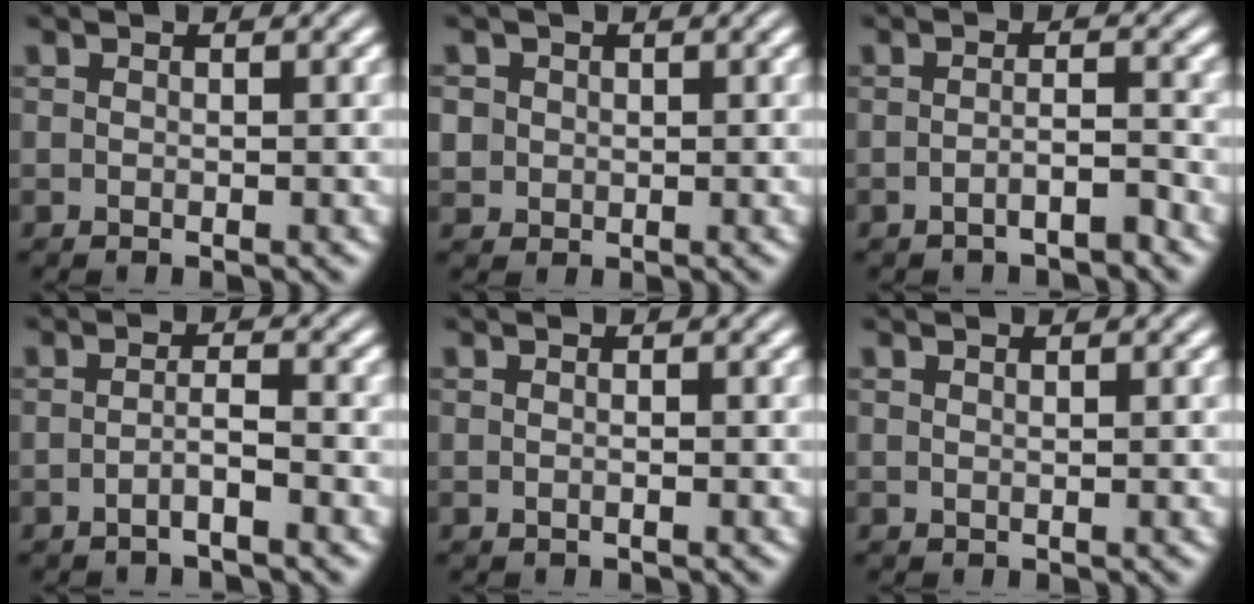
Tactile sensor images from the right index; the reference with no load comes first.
{"total": 2.3, "force": [1.0, 2.0, 0.4], "torque": [-0.021, -0.007, 0.017]}
{"total": 2.0, "force": [-1.7, 0.3, 1.1], "torque": [-0.015, -0.008, -0.030]}
{"total": 1.5, "force": [-1.1, -0.1, 1.1], "torque": [-0.021, -0.009, -0.018]}
{"total": 0.0}
{"total": 0.8, "force": [0.7, 0.3, -0.3], "torque": [0.000, -0.001, 0.012]}